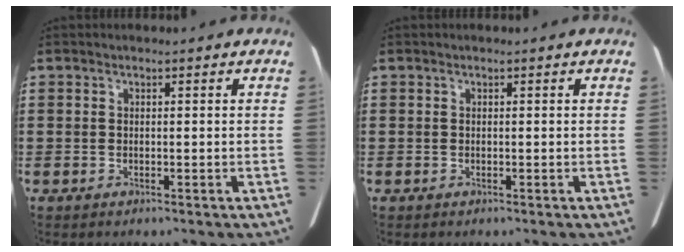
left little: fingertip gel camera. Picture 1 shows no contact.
{"total": 0.0}